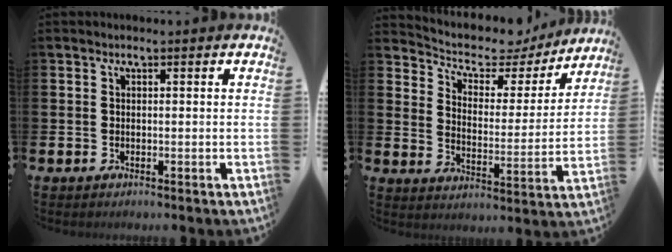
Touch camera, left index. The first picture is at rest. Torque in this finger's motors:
{"motor_torque": [1.03, -1.11, 0.22, 0.03]}